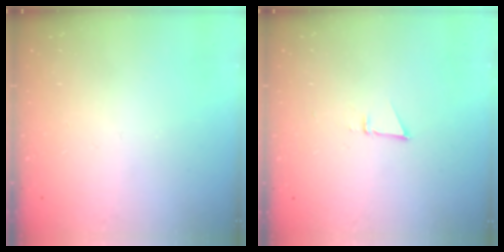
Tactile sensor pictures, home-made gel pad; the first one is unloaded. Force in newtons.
{"total": 3.0, "press": 2.9, "slide": 0.8}